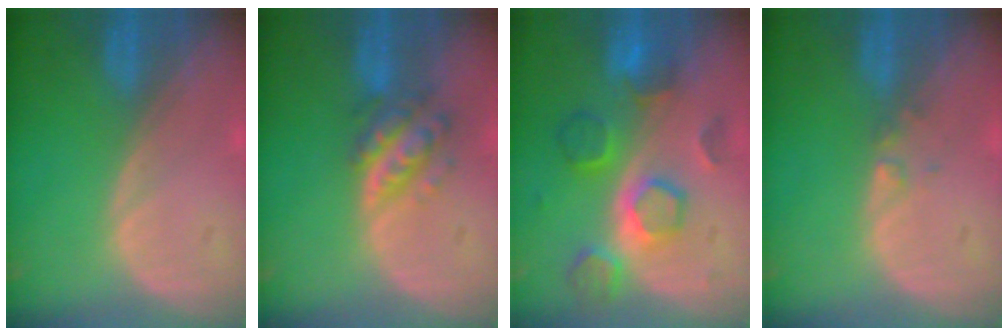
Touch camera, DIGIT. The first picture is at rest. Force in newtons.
{"total": 5.6, "press": 5.2, "slide": 2.1}
{"total": 8.2, "press": 7.7, "slide": 2.9}
{"total": 0.9, "press": 0.9, "slide": 0.1}